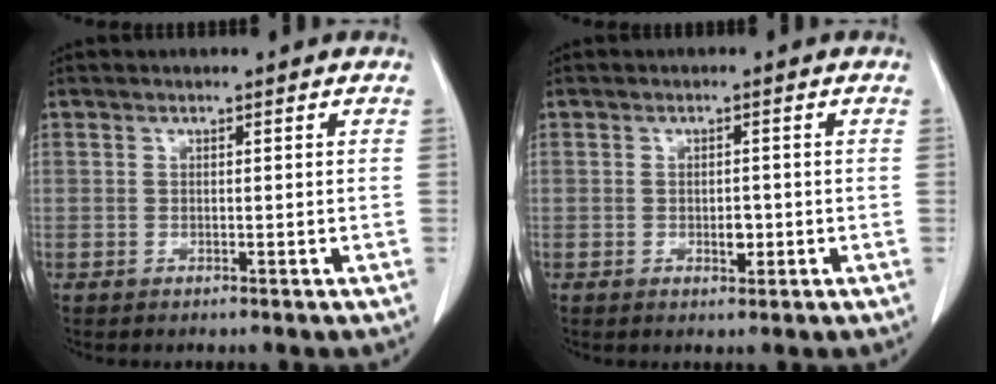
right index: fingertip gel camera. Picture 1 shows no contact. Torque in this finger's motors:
{"motor_torque": [0.20, 0.12, 0.11, 0.02]}